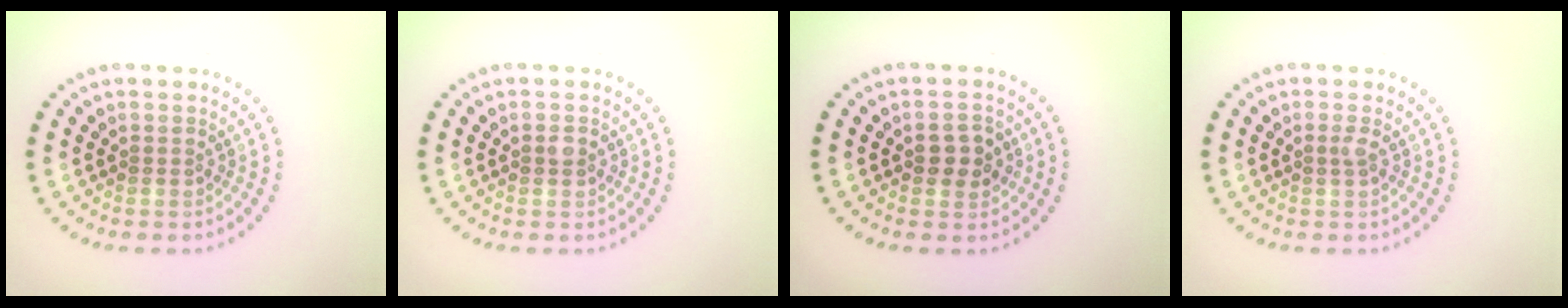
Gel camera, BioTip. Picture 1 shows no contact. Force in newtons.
{"total": 0.9, "press": 0.9, "slide": 0.0}
{"total": 2.5, "press": 2.5, "slide": 0.3}
{"total": 0.8, "press": 0.5, "slide": 0.6}